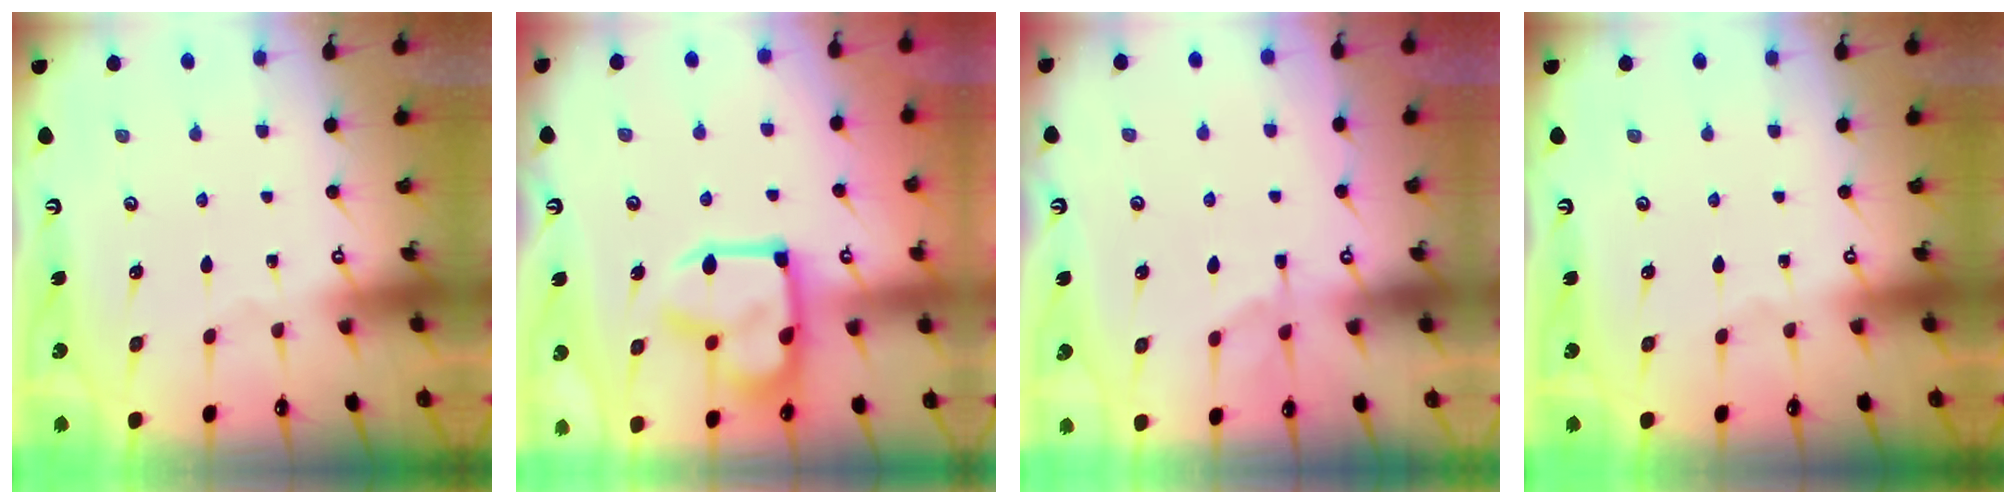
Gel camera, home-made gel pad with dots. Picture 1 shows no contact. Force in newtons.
{"total": 16.3, "press": 16.2, "slide": 1.9}
{"total": 1.7, "press": 1.4, "slide": 0.9}
{"total": 0.0}